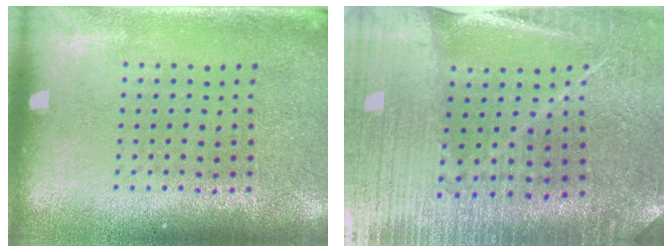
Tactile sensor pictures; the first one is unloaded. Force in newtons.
{"total": 3.0, "press": 3.0, "slide": 0.3}